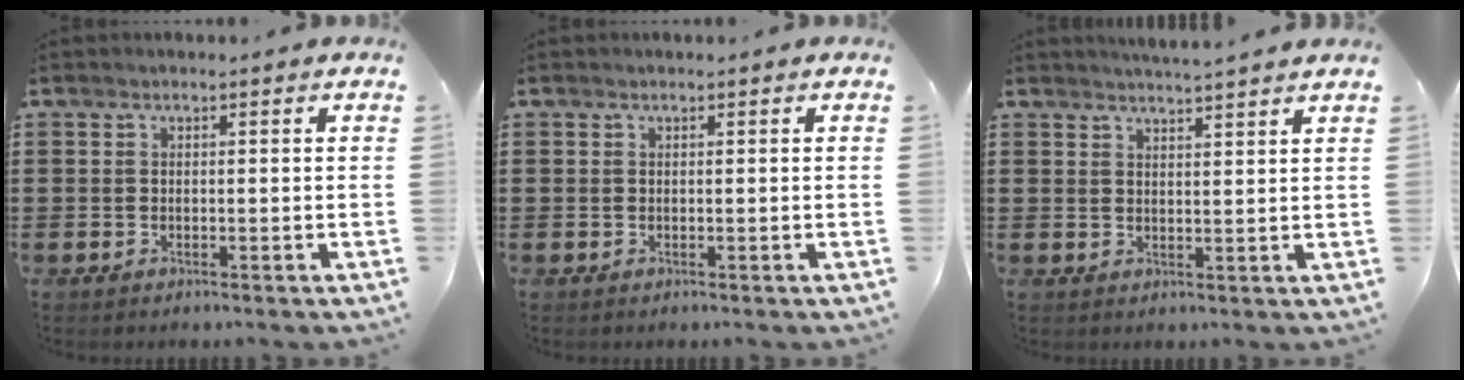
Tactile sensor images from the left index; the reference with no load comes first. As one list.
[{"total": 0.0}, {"total": 2.7, "force": [2.6, -0.6, 0.1], "torque": [-0.009, -0.012, 0.049]}]